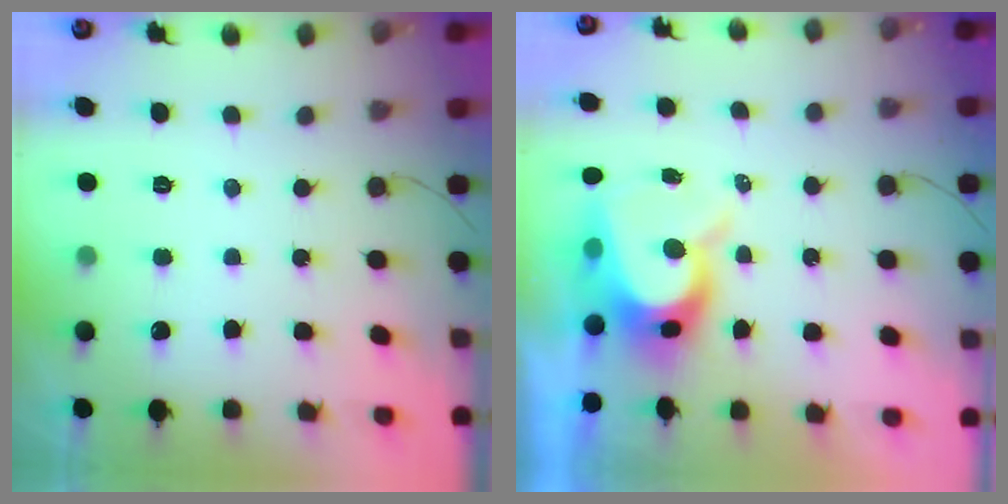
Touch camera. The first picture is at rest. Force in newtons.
{"total": 9.9, "press": 9.9, "slide": 0.8}